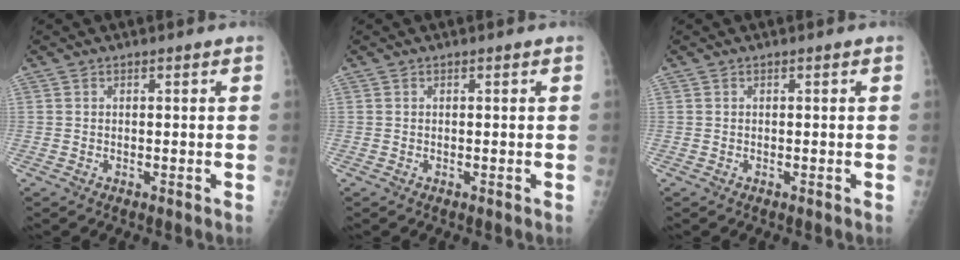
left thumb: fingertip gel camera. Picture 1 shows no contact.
{"total": 0.0}
{"total": 0.0}